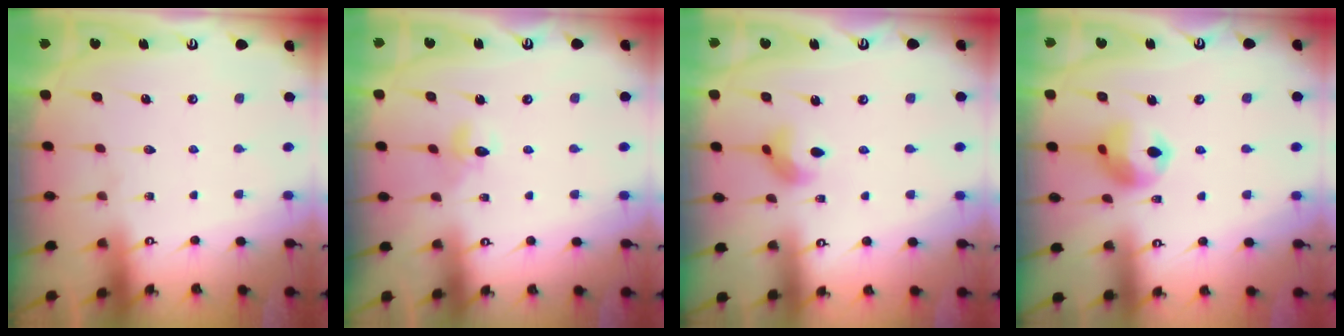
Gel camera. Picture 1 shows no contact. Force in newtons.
{"total": 4.8, "press": 4.8, "slide": 0.6}
{"total": 6.0, "press": 6.0, "slide": 0.4}
{"total": 10.6, "press": 10.5, "slide": 1.3}